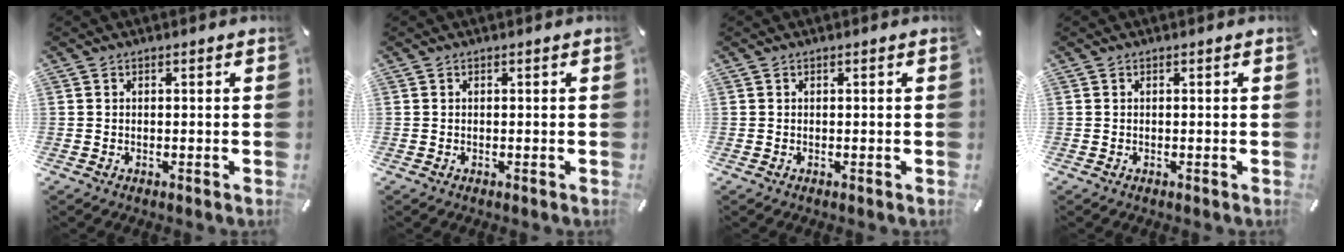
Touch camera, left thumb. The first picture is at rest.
{"total": 0.0}
{"total": 0.0}
{"total": 0.0}